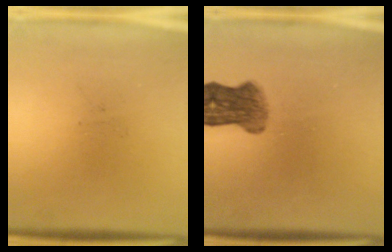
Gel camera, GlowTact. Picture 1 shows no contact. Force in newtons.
{"total": 5.7}